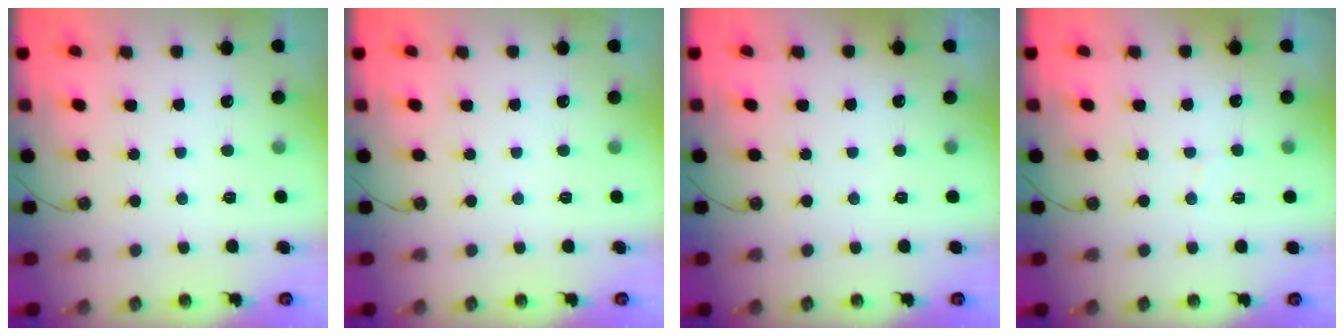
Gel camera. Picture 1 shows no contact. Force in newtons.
{"total": 0.0}
{"total": 1.5, "press": 0.2, "slide": 1.5}
{"total": 1.8, "press": 1.8, "slide": 0.1}